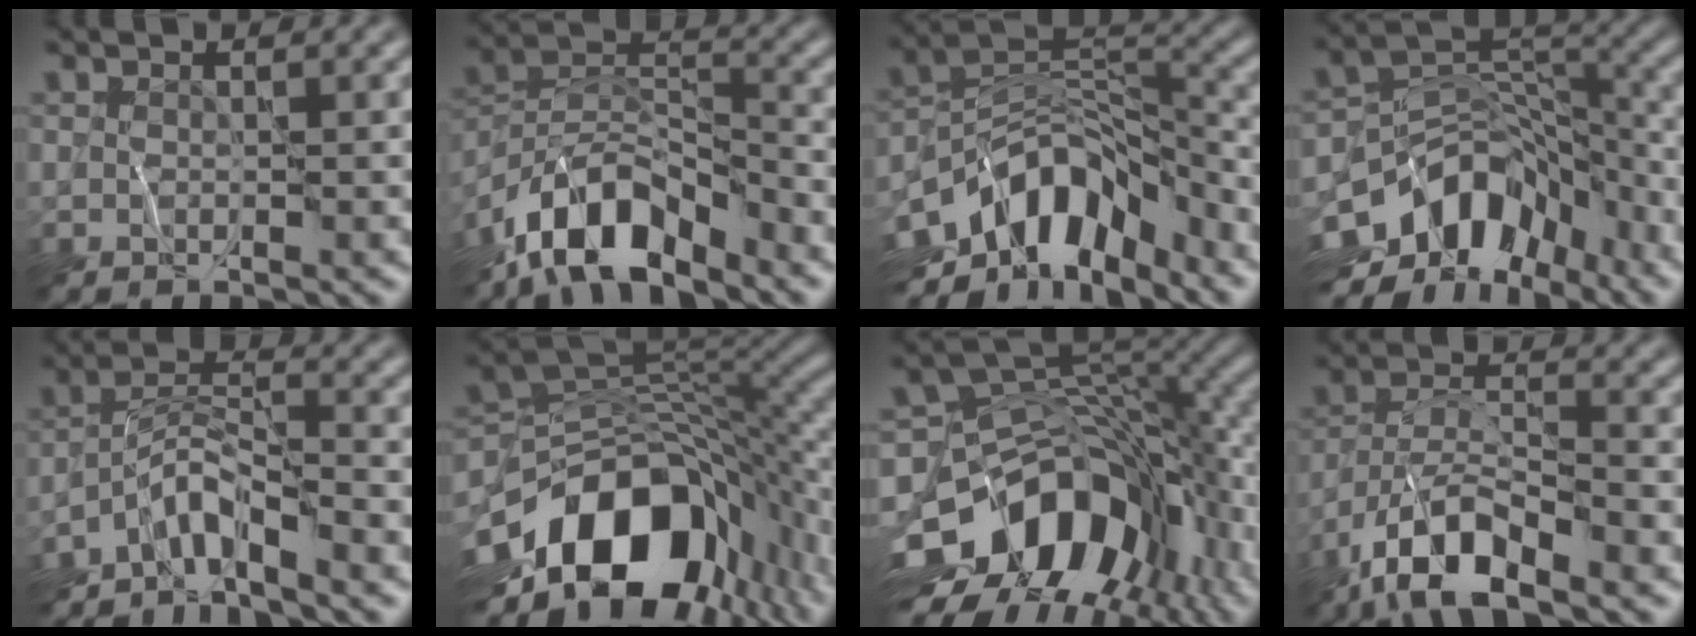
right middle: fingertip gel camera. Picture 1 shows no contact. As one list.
[{"total": 8.9, "force": [-6.6, 3.3, 5.0], "torque": [-0.074, 0.004, -0.136]}, {"total": 10.5, "force": [-6.1, 5.6, 6.5], "torque": [-0.097, 0.010, -0.118]}, {"total": 10.9, "force": [-5.3, 7.1, 6.3], "torque": [-0.098, 0.009, -0.099]}, {"total": 3.9, "force": [-3.3, 0.7, 2.0], "torque": [-0.032, 0.010, -0.075]}, {"total": 15.3, "force": [-5.9, 9.4, 10.4], "torque": [-0.180, -0.001, -0.100]}, {"total": 14.3, "force": [-4.4, 10.0, 9.1], "torque": [-0.148, 0.004, -0.089]}, {"total": 7.4, "force": [-5.3, 2.1, 4.7], "torque": [-0.078, 0.001, -0.105]}]